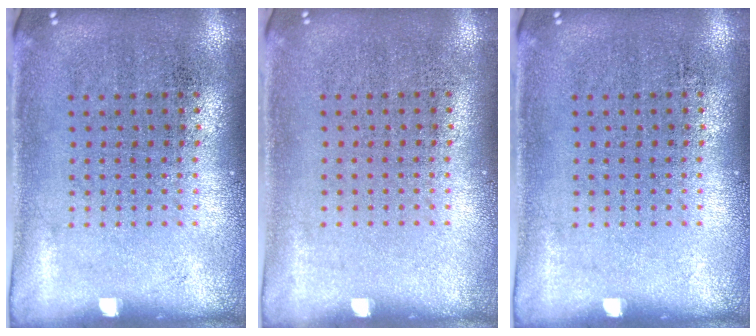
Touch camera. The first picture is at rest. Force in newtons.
{"total": 0.0}
{"total": 0.0}